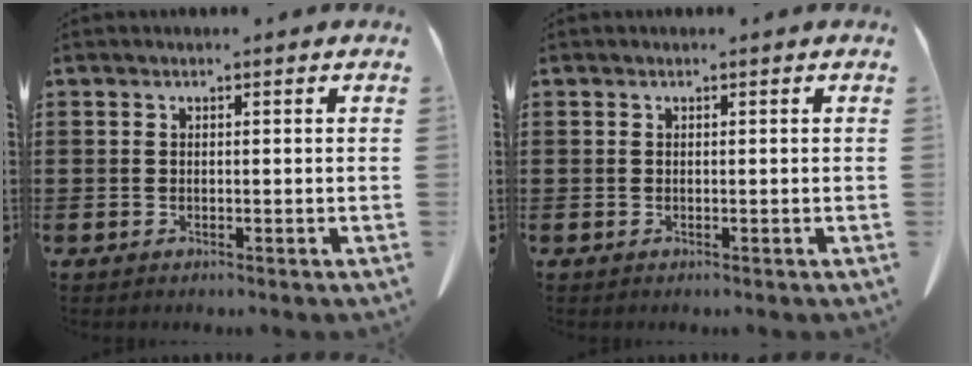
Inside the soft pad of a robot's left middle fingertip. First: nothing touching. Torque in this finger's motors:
{"motor_torque": [0.01, 0.00, 0.00, -0.01]}